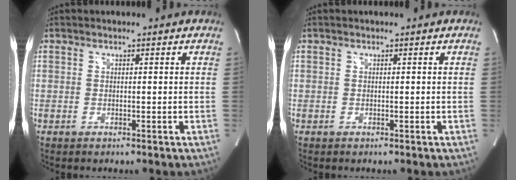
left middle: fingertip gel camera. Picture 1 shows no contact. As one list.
[{"total": 0.0}]